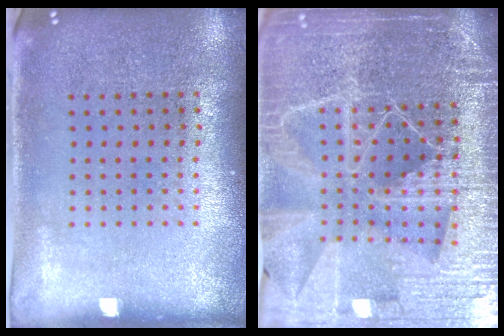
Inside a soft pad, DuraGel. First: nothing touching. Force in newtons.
{"total": 5.8, "press": 5.1, "slide": 2.8}